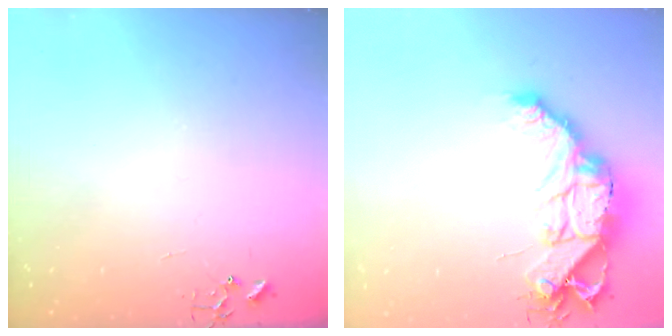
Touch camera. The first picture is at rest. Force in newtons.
{"total": 16.7, "press": 16.6, "slide": 1.4}